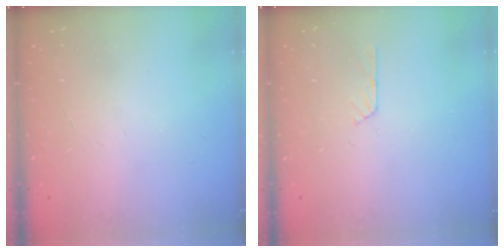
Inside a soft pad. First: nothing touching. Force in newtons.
{"total": 2.7, "press": 2.7, "slide": 0.3}